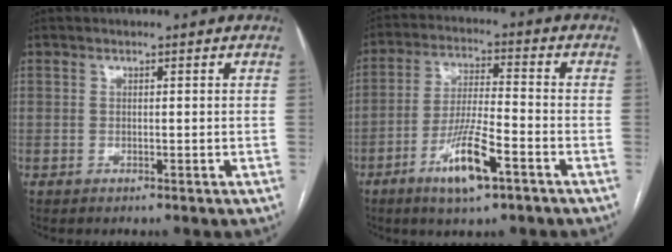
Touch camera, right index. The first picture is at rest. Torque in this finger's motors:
{"motor_torque": [1.32, -0.05, 0.38, 0.13]}